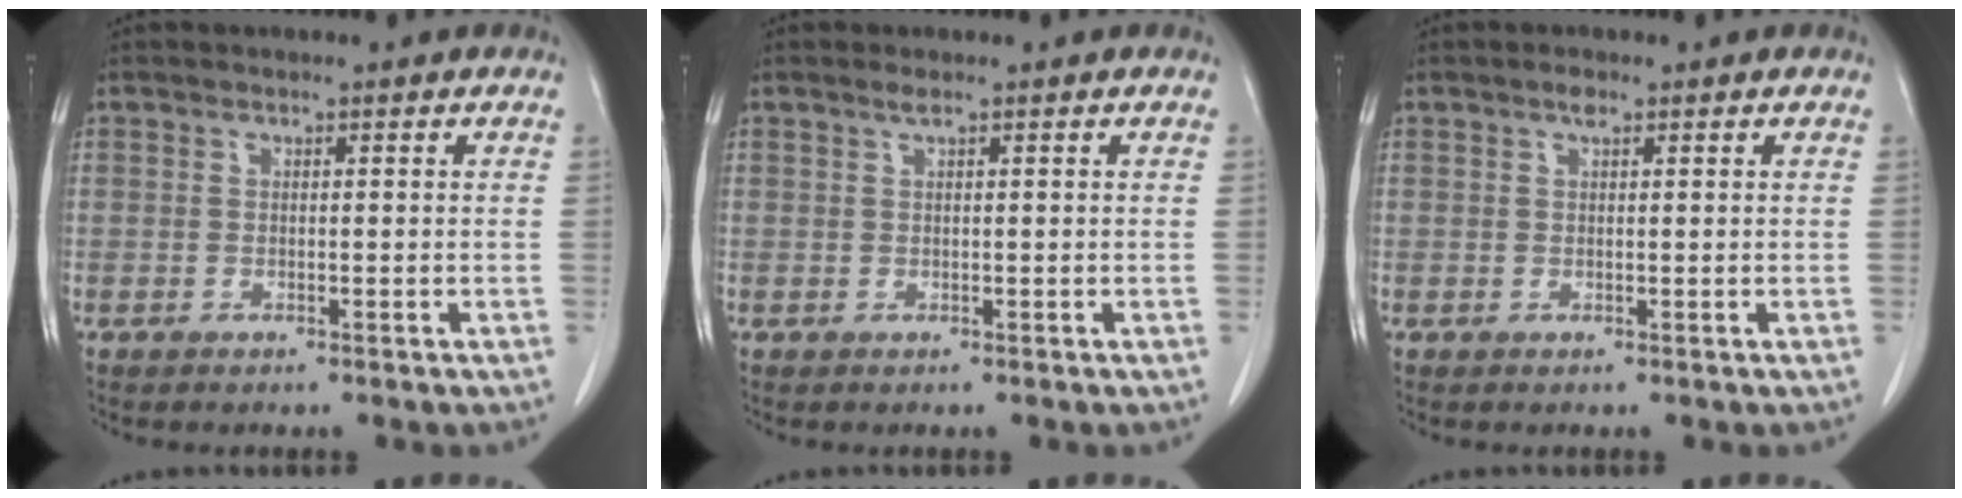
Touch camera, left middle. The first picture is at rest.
{"total": 0.8, "force": [0.5, -0.2, 0.5], "torque": [-0.018, 0.004, 0.014]}
{"total": 1.0, "force": [0.7, 0.2, 0.7], "torque": [-0.015, 0.001, 0.012]}